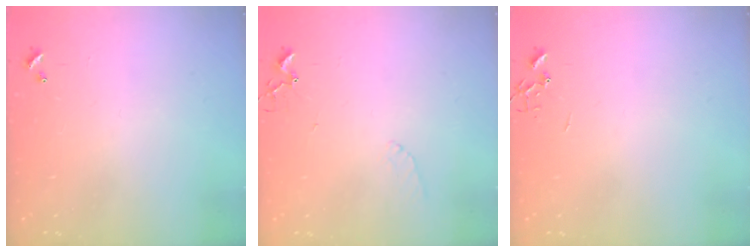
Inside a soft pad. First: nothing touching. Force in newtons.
{"total": 5.0, "press": 4.9, "slide": 0.7}
{"total": 0.0}